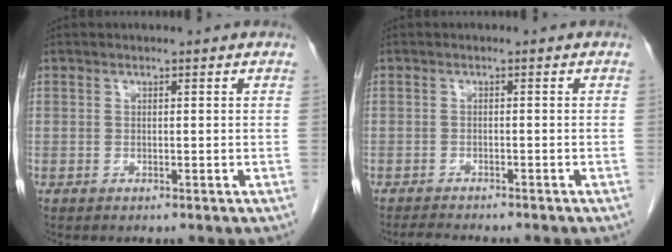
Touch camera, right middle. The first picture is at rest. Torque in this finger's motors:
{"motor_torque": [-0.05, 0.10, -0.02, 0.01]}